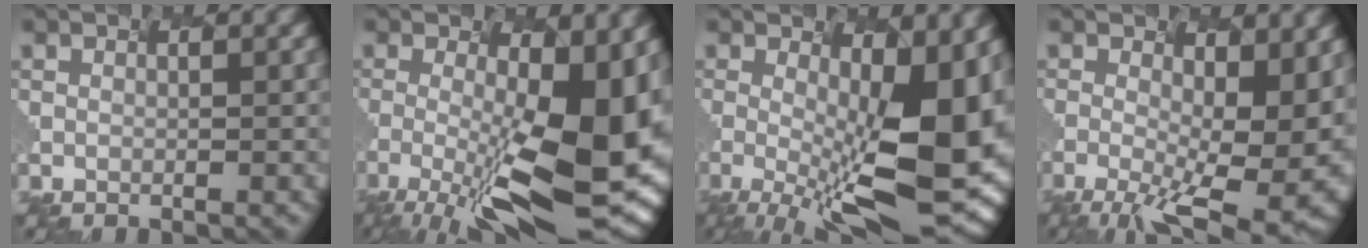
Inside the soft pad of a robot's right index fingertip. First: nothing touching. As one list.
[{"total": 12.5, "force": [-3.1, 3.1, 11.7], "torque": [-0.193, -0.019, -0.023]}, {"total": 12.2, "force": [-1.7, 3.4, 11.6], "torque": [-0.171, -0.014, 0.006]}, {"total": 10.8, "force": [-1.5, 3.7, 10.1], "torque": [-0.153, -0.029, 0.025]}]